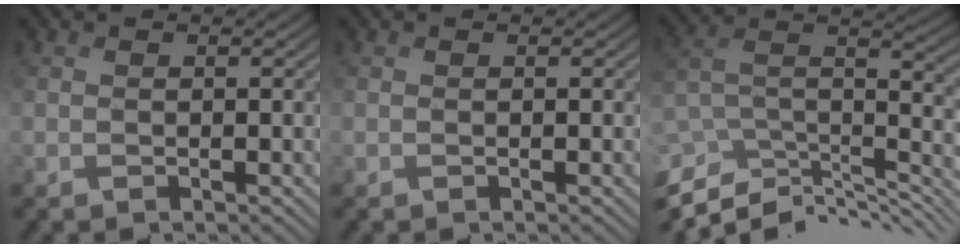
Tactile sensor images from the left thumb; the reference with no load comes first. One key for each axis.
{"total": 0.0}
{"total": 12.0, "fx": -7.7, "fy": 5.5, "fz": 7.5, "tx": -0.192, "ty": -0.006, "tz": -0.130}